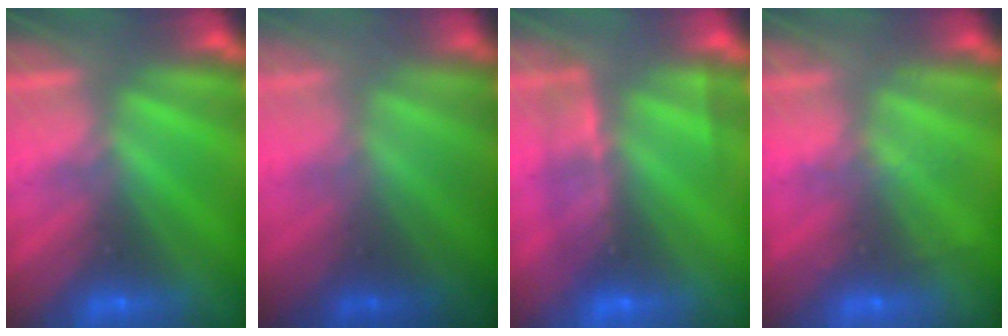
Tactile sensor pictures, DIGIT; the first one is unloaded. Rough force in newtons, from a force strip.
{"total": 2.4}
{"total": 2.2}
{"total": 2.0}